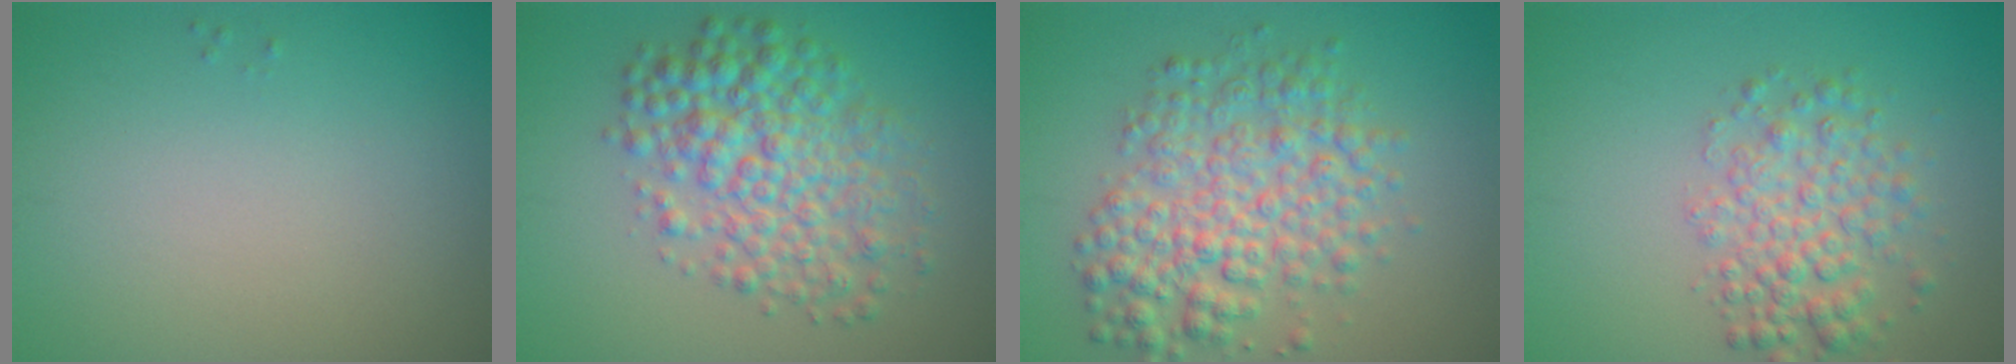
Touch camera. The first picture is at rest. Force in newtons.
{"total": 6.2, "press": 6.2, "slide": 0.0}
{"total": 6.1, "press": 6.1, "slide": 0.1}
{"total": 4.3, "press": 4.3, "slide": 0.1}